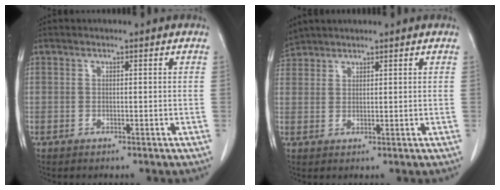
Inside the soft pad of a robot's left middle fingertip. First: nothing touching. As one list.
[{"total": 3.2, "force": [3.1, 0.6, -0.1], "torque": [-0.006, 0.020, 0.065]}]